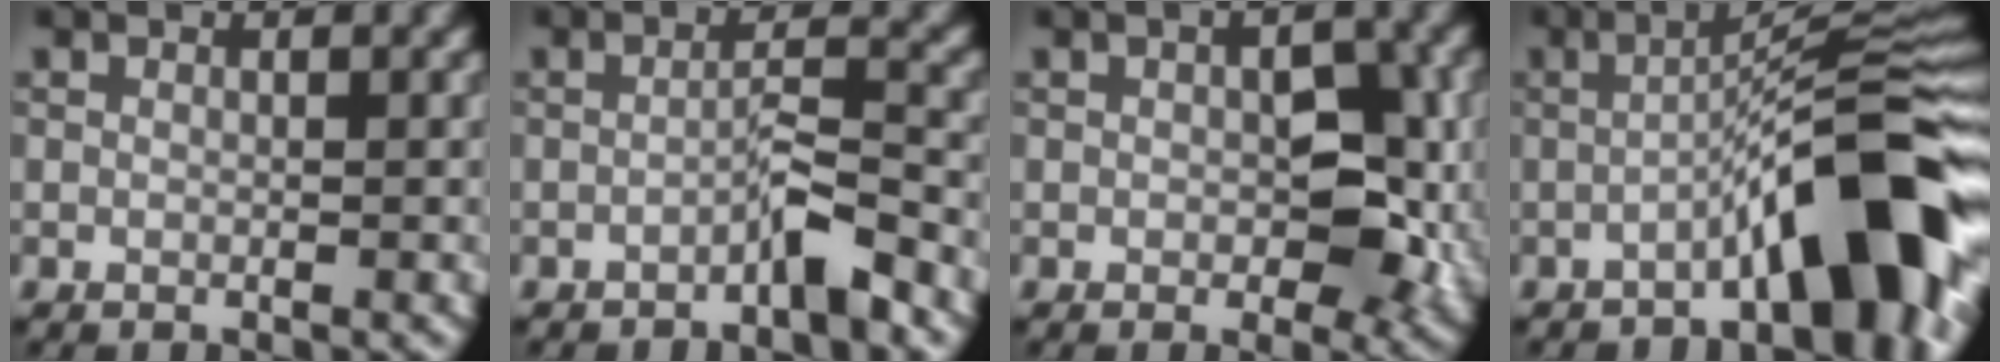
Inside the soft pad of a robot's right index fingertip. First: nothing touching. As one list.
[{"total": 2.5, "force": [-1.6, 0.2, 1.9], "torque": [-0.032, 0.015, -0.031]}, {"total": 5.2, "force": [-0.2, 2.8, 4.4], "torque": [-0.058, -0.004, 0.001]}, {"total": 9.6, "force": [-3.9, 1.7, 8.6], "torque": [-0.106, 0.029, -0.066]}]